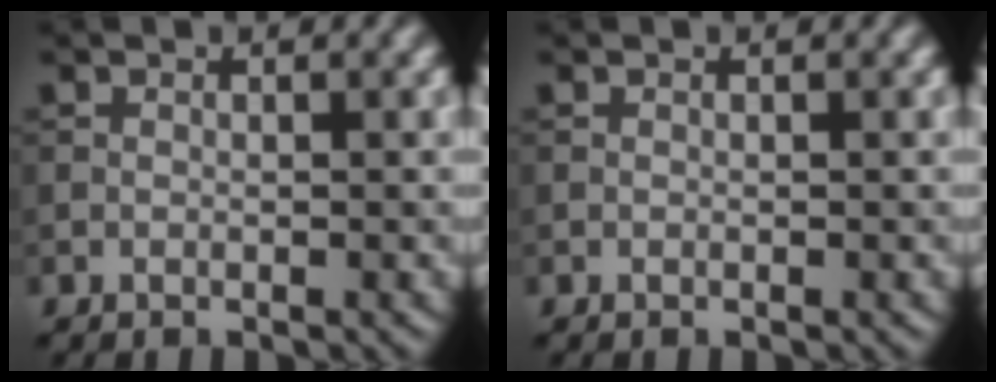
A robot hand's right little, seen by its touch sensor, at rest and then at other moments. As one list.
[{"total": 0.0}]